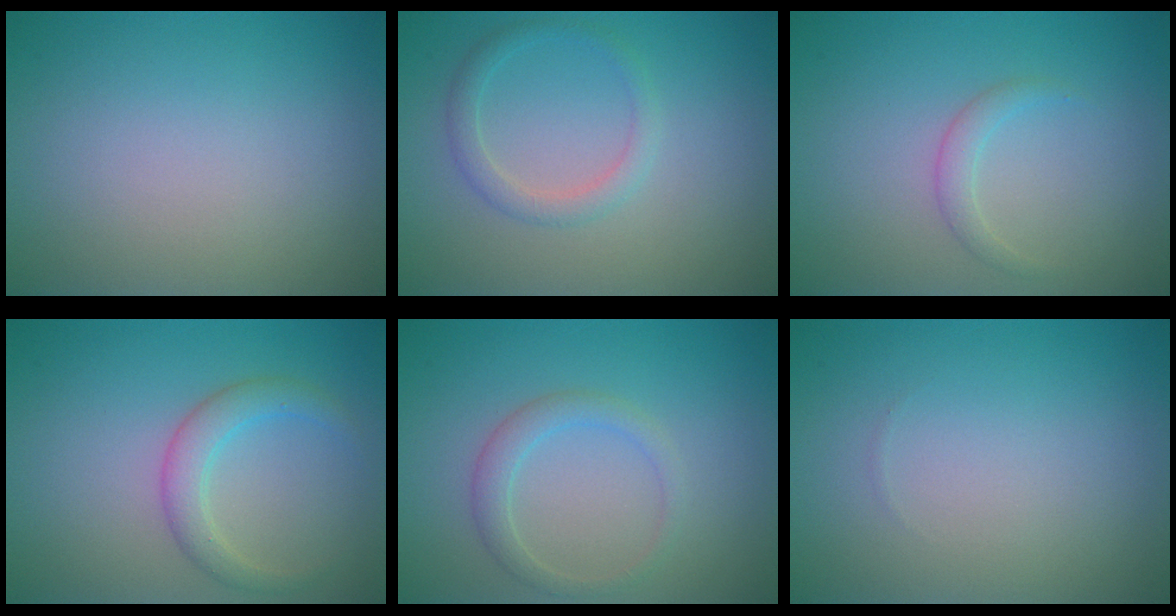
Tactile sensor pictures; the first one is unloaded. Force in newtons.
{"total": 1.9, "press": 1.9, "slide": 0.1}
{"total": 1.2, "press": 1.2, "slide": 0.1}
{"total": 2.0, "press": 2.0, "slide": 0.2}
{"total": 2.0, "press": 2.0, "slide": 0.1}
{"total": 0.0}